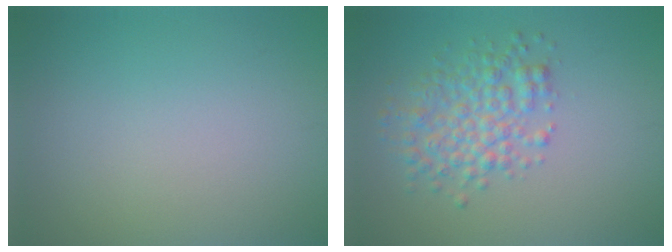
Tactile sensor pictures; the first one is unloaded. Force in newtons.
{"total": 4.1, "press": 4.1, "slide": 0.1}